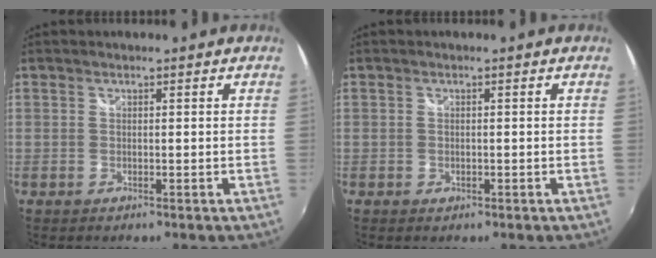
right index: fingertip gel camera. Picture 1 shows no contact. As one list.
[{"total": 1.1, "force": [-0.5, 0.9, 0.3], "torque": [-0.006, -0.002, -0.008]}]